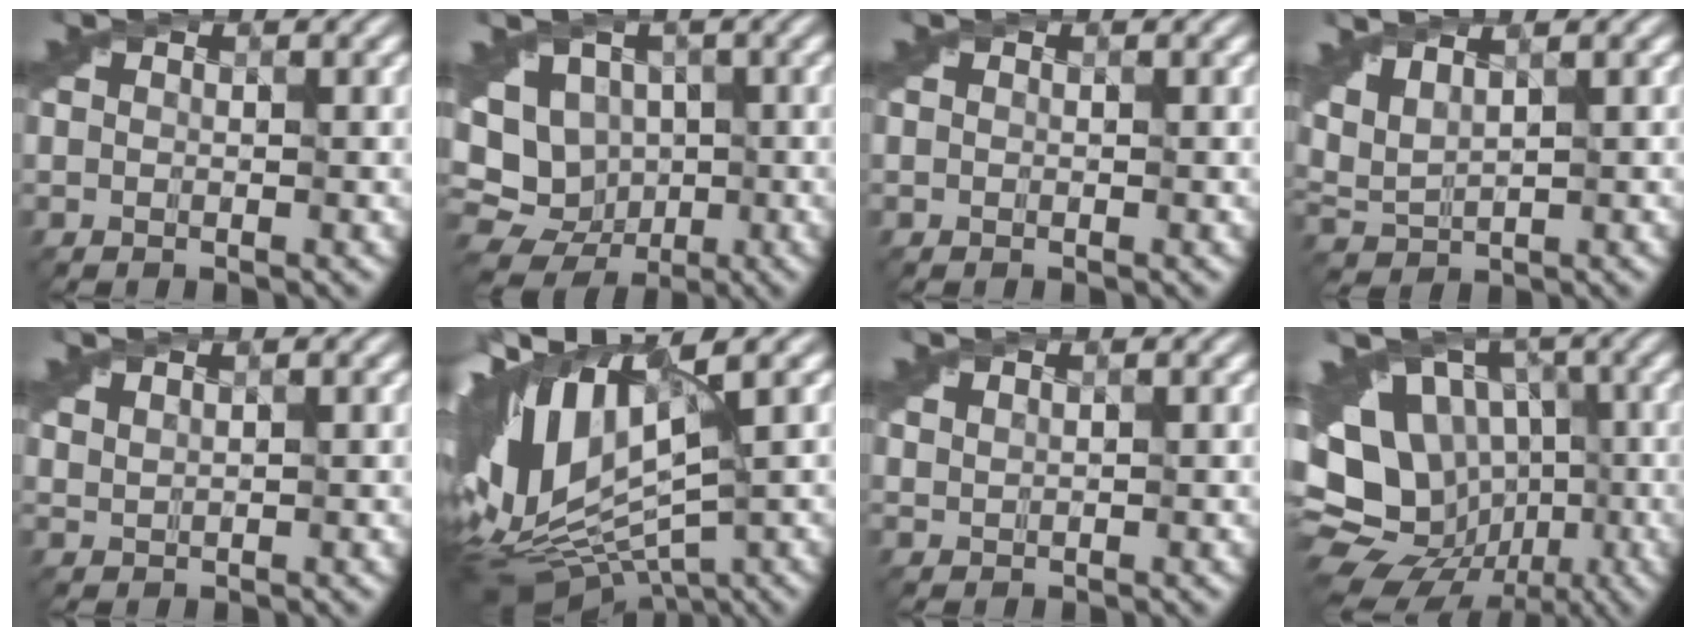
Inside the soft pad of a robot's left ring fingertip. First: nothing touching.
{"total": 7.3, "force": [-0.4, 6.2, 3.9], "torque": [-0.055, 0.002, 0.008]}
{"total": 0.0}
{"total": 3.0, "force": [2.0, 0.9, 2.1], "torque": [-0.057, 0.018, 0.056]}
{"total": 1.8, "force": [1.6, 0.6, 0.6], "torque": [-0.007, 0.015, 0.025]}
{"total": 13.5, "force": [1.7, 7.1, 11.3], "torque": [-0.257, 0.017, 0.054]}
{"total": 1.4, "force": [1.3, 0.4, 0.4], "torque": [-0.003, 0.009, 0.019]}
{"total": 17.9, "force": [-4.0, 14.7, 9.4], "torque": [-0.171, 0.006, -0.063]}